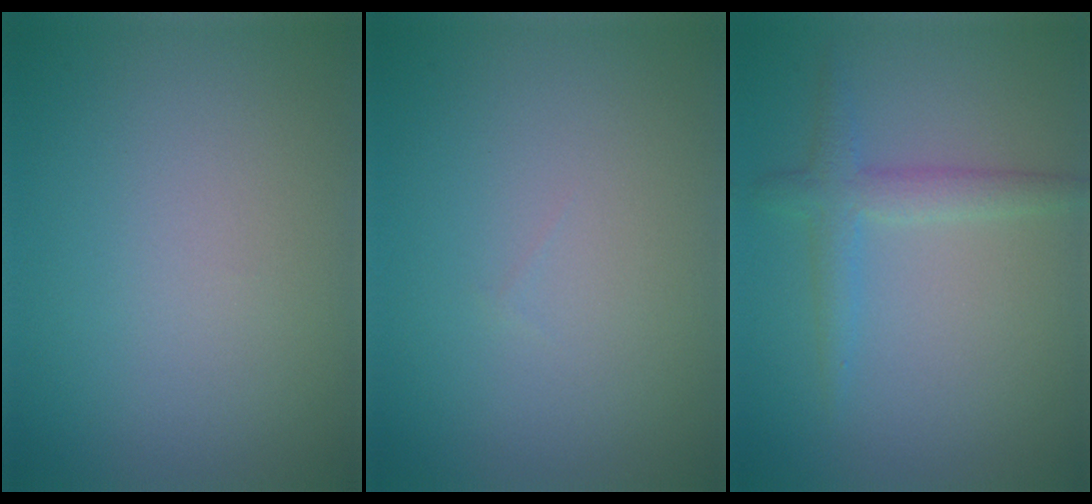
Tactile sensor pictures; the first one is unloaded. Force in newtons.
{"total": 0.0}
{"total": 2.5, "press": 2.5, "slide": 0.1}